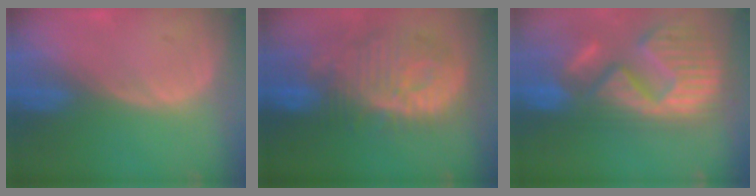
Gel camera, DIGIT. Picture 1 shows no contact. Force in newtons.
{"total": 12.2, "press": 10.9, "slide": 5.4}
{"total": 15.2, "press": 12.6, "slide": 8.4}